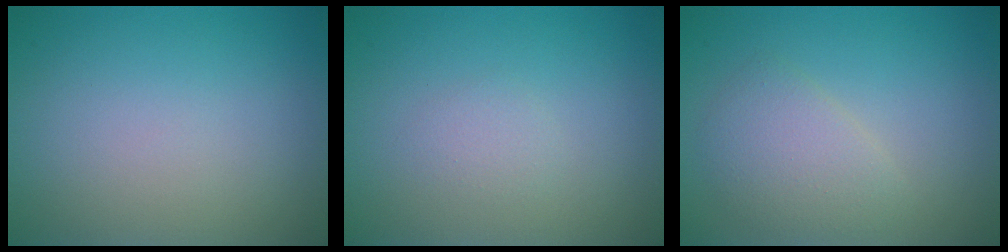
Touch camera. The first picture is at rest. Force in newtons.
{"total": 1.0, "press": 1.0, "slide": 0.1}
{"total": 2.9, "press": 2.9, "slide": 0.1}